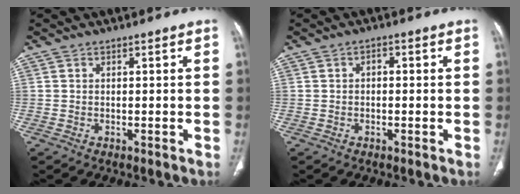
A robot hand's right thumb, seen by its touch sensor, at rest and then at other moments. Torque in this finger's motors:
{"motor_torque": [-0.22, -0.15, 0.32, 0.04, -0.01]}